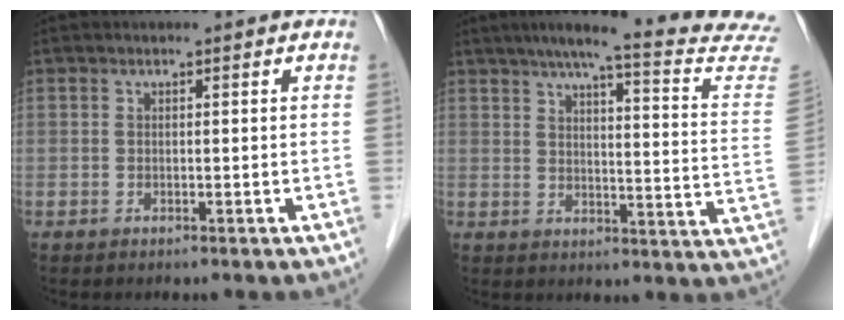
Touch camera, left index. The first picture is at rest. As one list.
[{"total": 21.9, "force": [19.3, -0.2, 10.3], "torque": [-0.137, -0.056, 0.229]}]